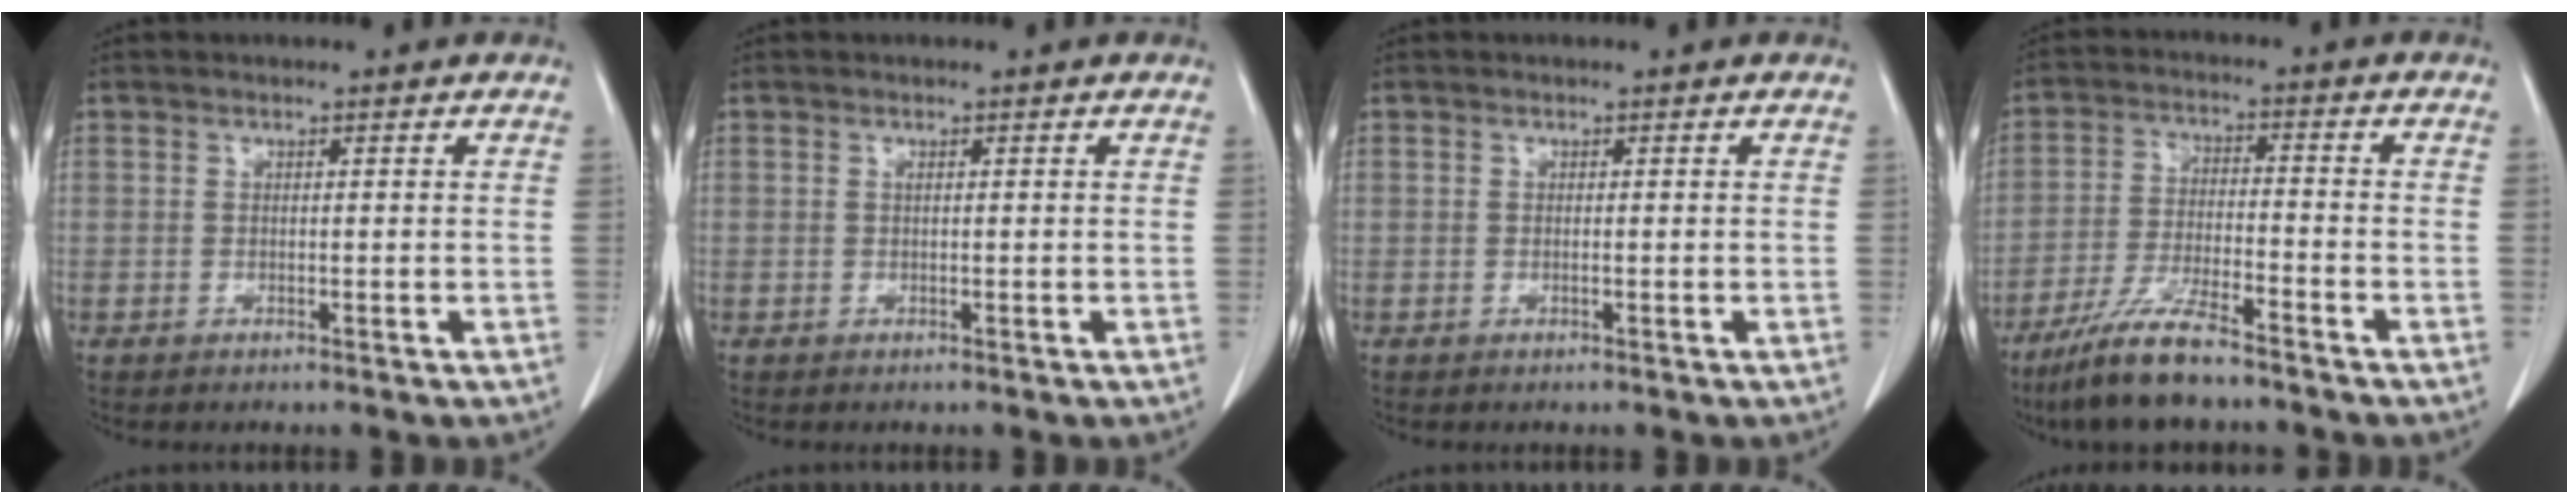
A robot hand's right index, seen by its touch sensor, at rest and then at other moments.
{"total": 0.0}
{"total": 0.0}
{"total": 9.5, "force": [-7.5, 0.9, 5.8], "torque": [-0.117, -0.025, -0.141]}